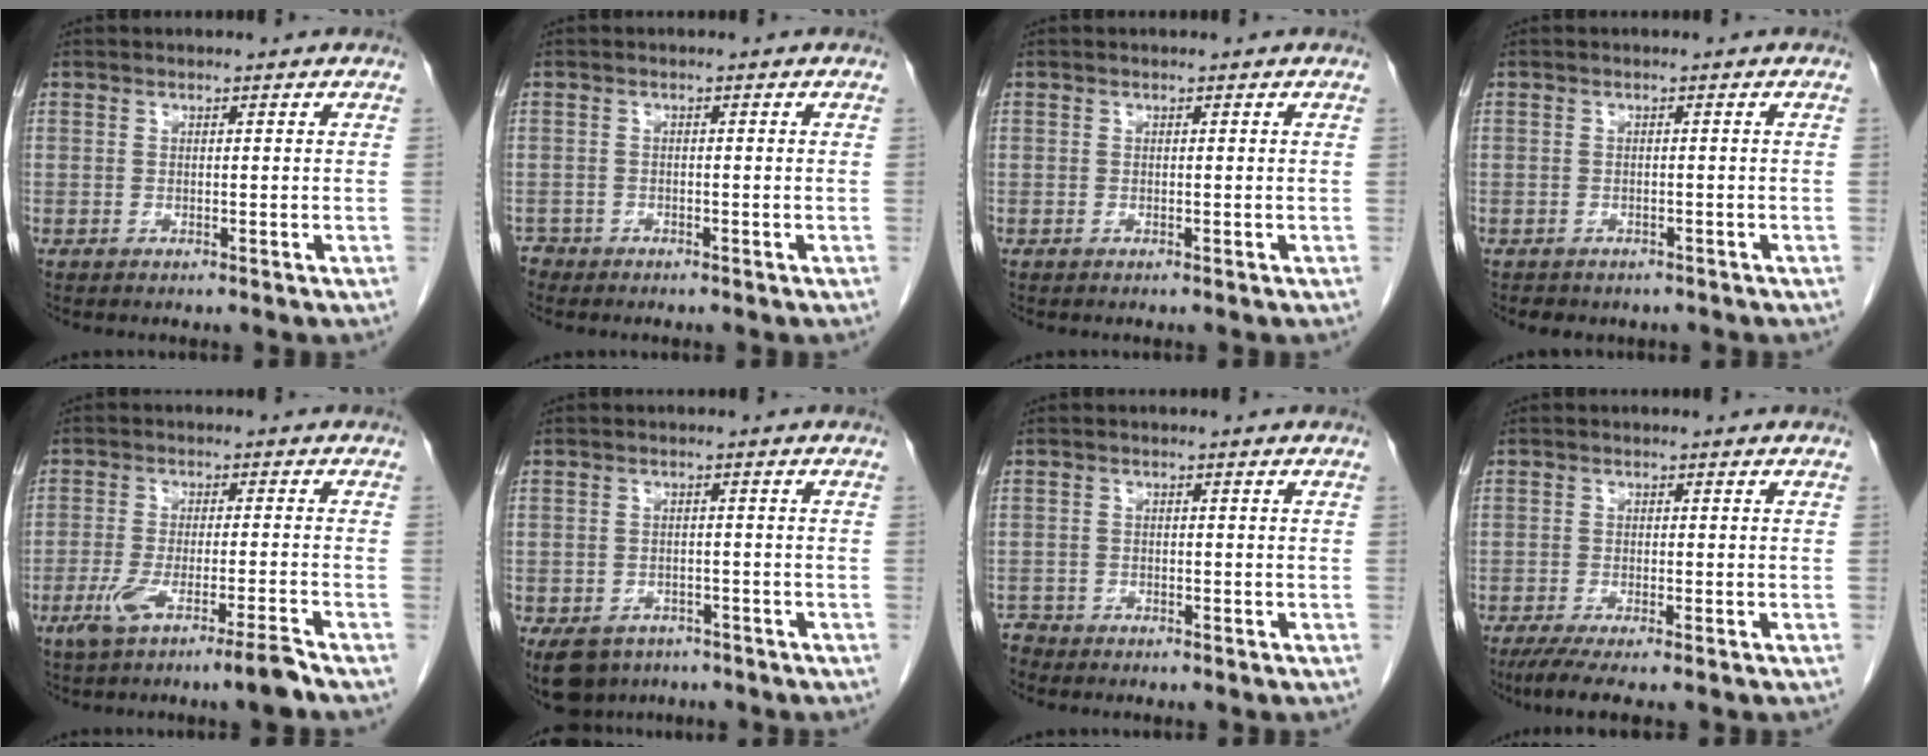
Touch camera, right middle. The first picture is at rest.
{"total": 1.5, "force": [-1.3, 0.7, -0.2], "torque": [-0.002, 0.000, -0.026]}
{"total": 0.0}
{"total": 3.3, "force": [-2.7, 1.7, 0.9], "torque": [-0.019, -0.002, -0.029]}
{"total": 6.9, "force": [-4.5, -0.5, 5.2], "torque": [-0.096, -0.012, -0.084]}
{"total": 7.1, "force": [-4.9, 4.7, 2.0], "torque": [-0.037, 0.000, -0.072]}
{"total": 1.9, "force": [-1.8, 0.5, -0.4], "torque": [0.003, -0.004, -0.036]}
{"total": 4.6, "force": [-3.4, 0.1, 3.1], "torque": [-0.055, -0.014, -0.058]}